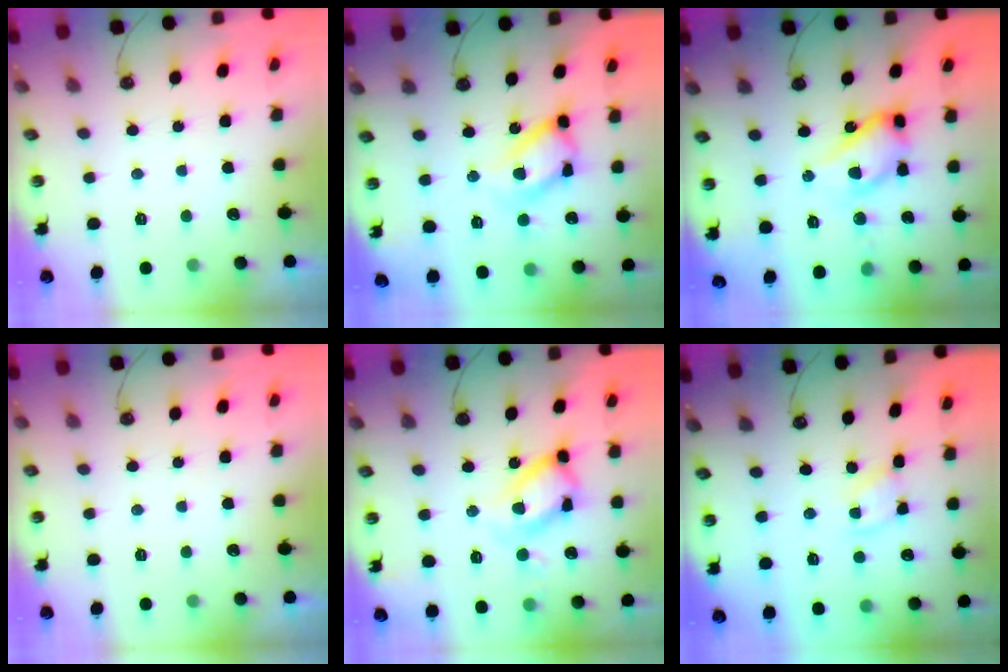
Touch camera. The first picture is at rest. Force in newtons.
{"total": 16.7, "press": 16.6, "slide": 1.6}
{"total": 15.2, "press": 15.1, "slide": 0.8}
{"total": 0.0}
{"total": 15.8, "press": 15.7, "slide": 1.6}
{"total": 2.5, "press": 2.5, "slide": 0.1}